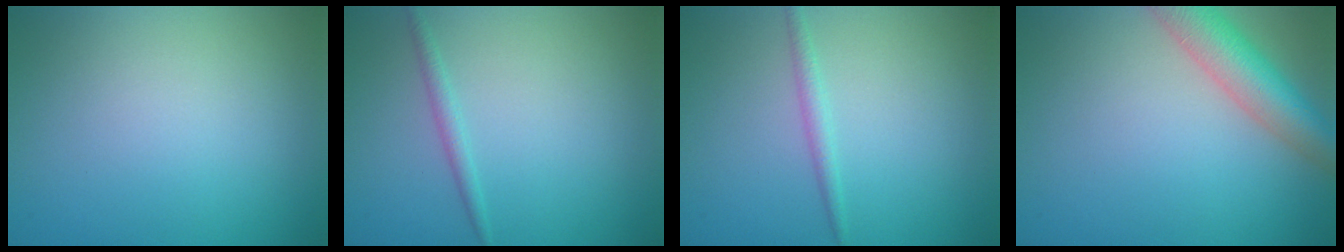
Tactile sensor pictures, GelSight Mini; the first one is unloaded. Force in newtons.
{"total": 1.2, "press": 1.2, "slide": 0.1}
{"total": 1.3, "press": 1.3, "slide": 0.1}
{"total": 5.8, "press": 5.8, "slide": 0.4}